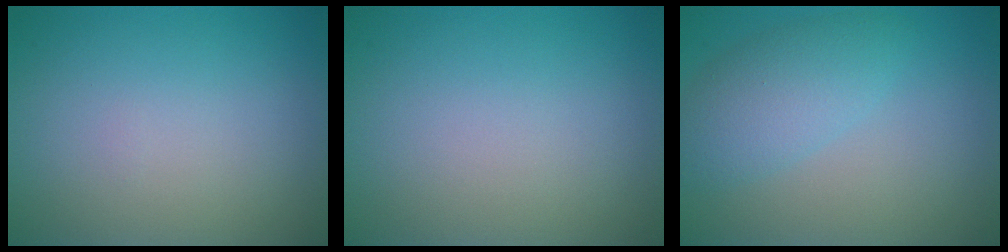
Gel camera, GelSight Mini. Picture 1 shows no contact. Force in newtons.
{"total": 0.0}
{"total": 3.8, "press": 3.8, "slide": 0.2}